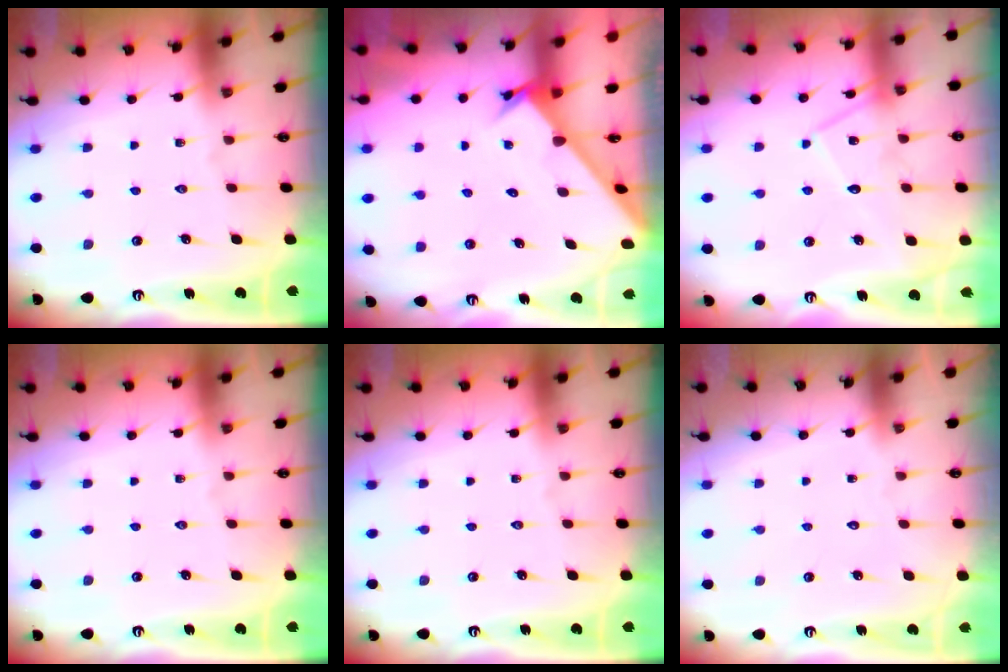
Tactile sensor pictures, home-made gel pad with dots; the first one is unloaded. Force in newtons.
{"total": 2.7, "press": 2.6, "slide": 0.3}
{"total": 11.7, "press": 11.7, "slide": 0.8}
{"total": 0.0}
{"total": 0.0}
{"total": 1.7, "press": 1.7, "slide": 0.1}